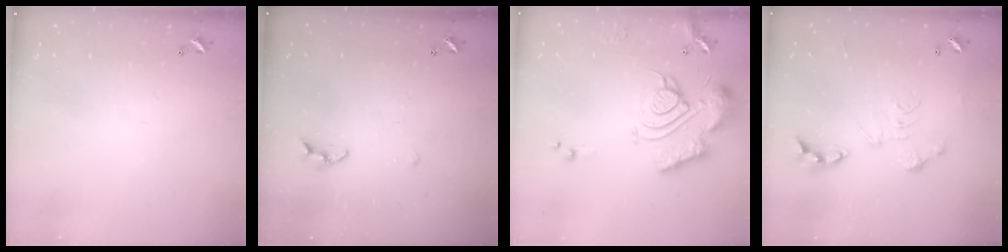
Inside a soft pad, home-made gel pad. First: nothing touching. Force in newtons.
{"total": 4.6, "press": 4.5, "slide": 0.5}
{"total": 15.7, "press": 15.6, "slide": 1.8}
{"total": 0.0}